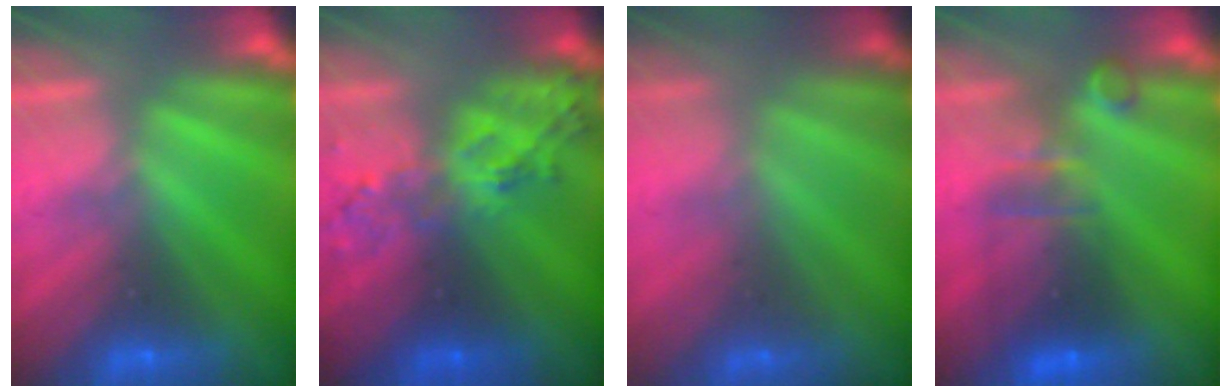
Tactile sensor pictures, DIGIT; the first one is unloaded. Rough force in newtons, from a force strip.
{"total": 7.0}
{"total": 1.7}
{"total": 7.1}